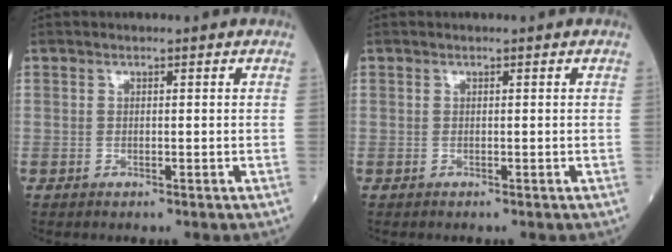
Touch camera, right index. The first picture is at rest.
{"total": 0.0}